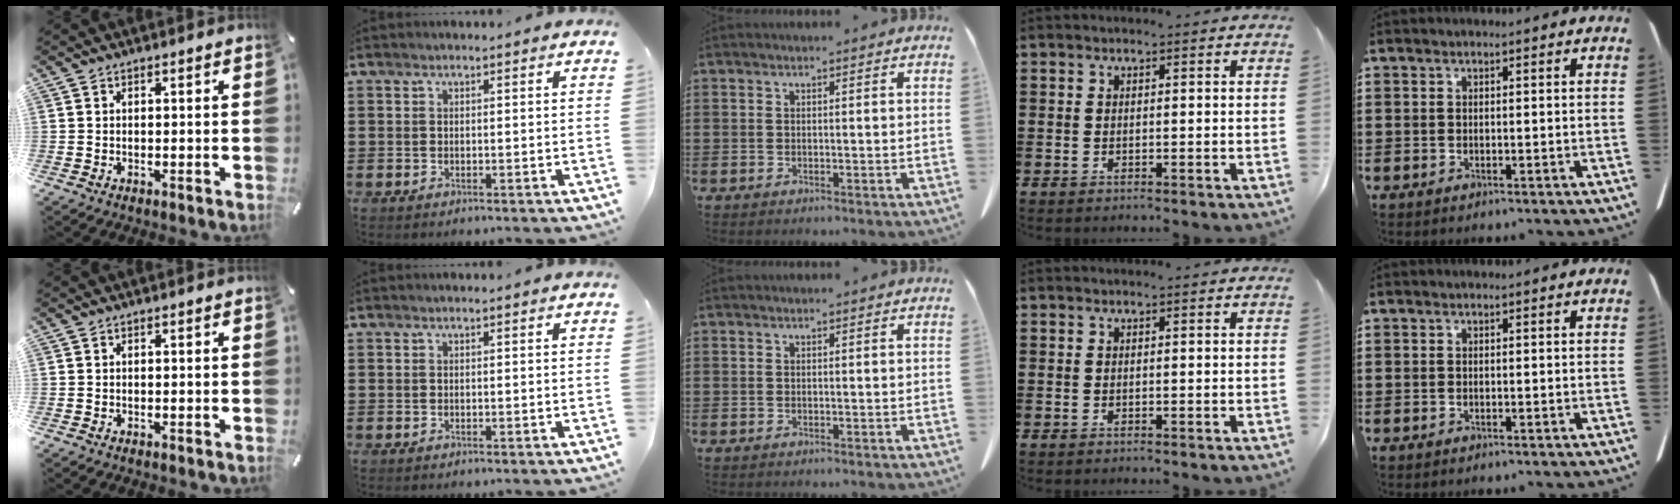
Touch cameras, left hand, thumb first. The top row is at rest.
{}